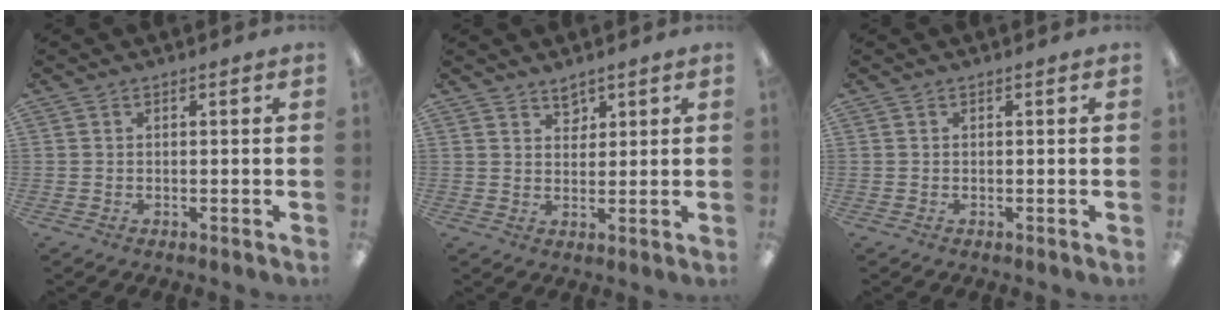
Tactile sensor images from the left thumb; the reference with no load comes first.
{"total": 3.3, "force": [2.8, 1.7, 0.7], "torque": [-0.001, -0.016, 0.050]}
{"total": 0.0}